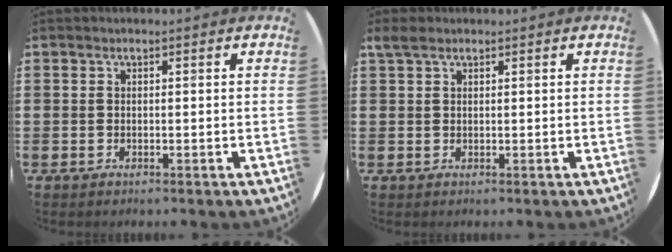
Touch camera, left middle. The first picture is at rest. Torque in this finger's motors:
{"motor_torque": [0.47, -0.45, 0.04, 0.04]}